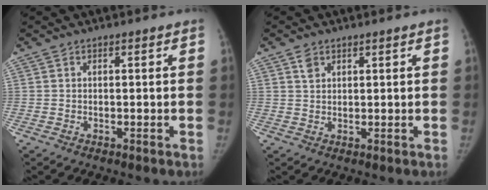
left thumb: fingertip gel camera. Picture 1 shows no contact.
{"total": 2.1, "force": [1.2, 1.5, 0.8], "torque": [-0.004, -0.003, 0.021]}